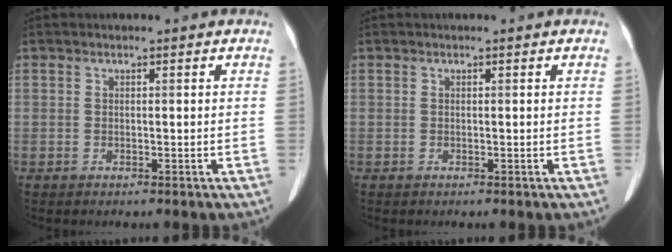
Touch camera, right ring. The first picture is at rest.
{"total": 0.0}